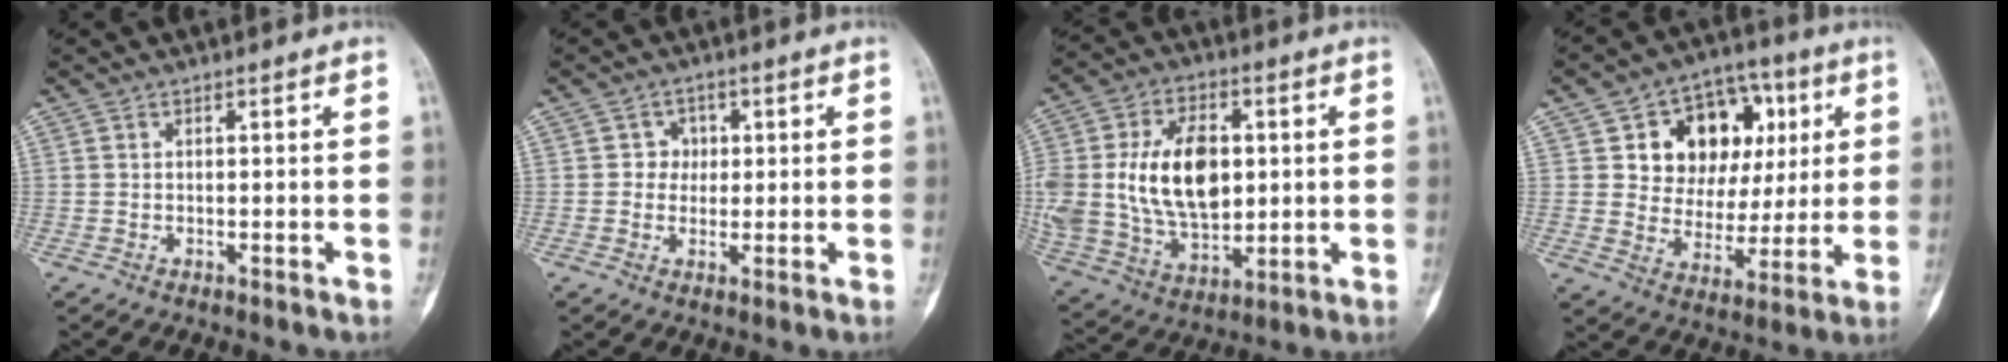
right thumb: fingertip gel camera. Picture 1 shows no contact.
{"total": 3.4, "force": [0.6, 3.2, 1.0], "torque": [0.016, 0.007, 0.001]}
{"total": 21.0, "force": [2.4, 13.6, 15.8], "torque": [-0.291, -0.007, 0.057]}
{"total": 16.8, "force": [4.9, 12.7, 9.9], "torque": [-0.086, 0.006, 0.085]}